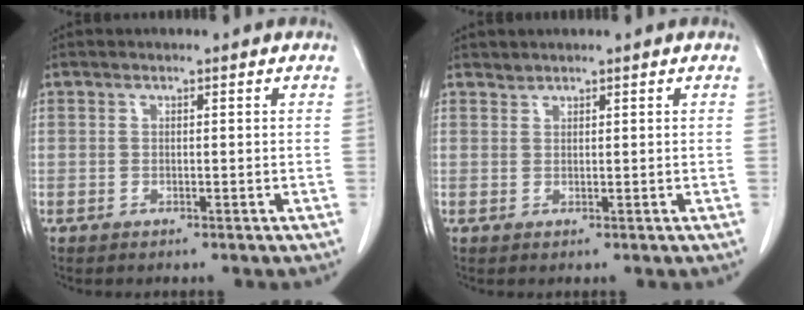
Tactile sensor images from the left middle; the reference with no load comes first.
{"total": 0.7, "force": [0.7, 0.0, -0.2], "torque": [0.000, -0.002, 0.013]}